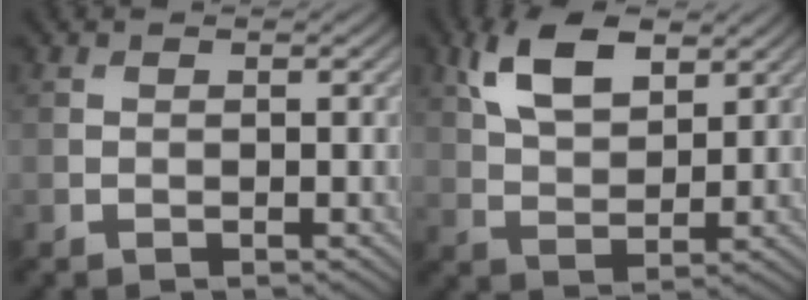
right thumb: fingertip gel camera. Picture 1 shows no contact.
{"total": 8.2, "force": [4.2, 4.1, 5.7], "torque": [-0.122, 0.005, 0.082]}